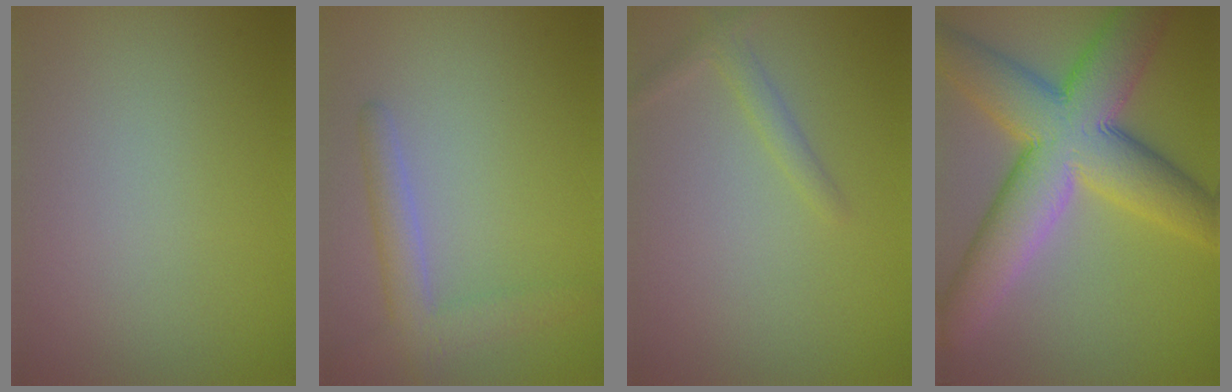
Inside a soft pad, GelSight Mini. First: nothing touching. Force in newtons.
{"total": 3.0, "press": 3.0, "slide": 0.1}
{"total": 1.6, "press": 1.6, "slide": 0.1}
{"total": 12.5, "press": 12.5, "slide": 0.7}